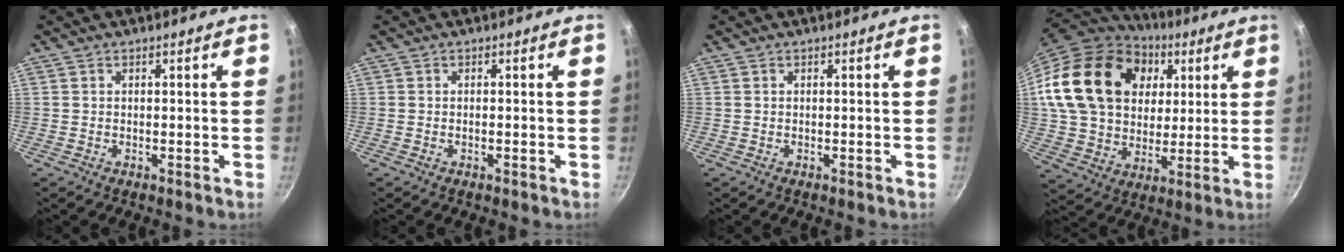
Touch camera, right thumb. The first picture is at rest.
{"total": 0.6, "force": [-0.3, 0.1, 0.5], "torque": [-0.010, 0.003, -0.007]}
{"total": 0.0}
{"total": 26.2, "force": [8.1, 19.4, 15.7], "torque": [-0.265, 0.005, 0.145]}